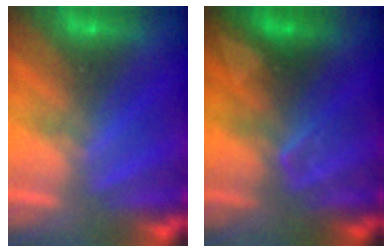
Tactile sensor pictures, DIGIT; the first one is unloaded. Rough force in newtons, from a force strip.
{"total": 2.4}